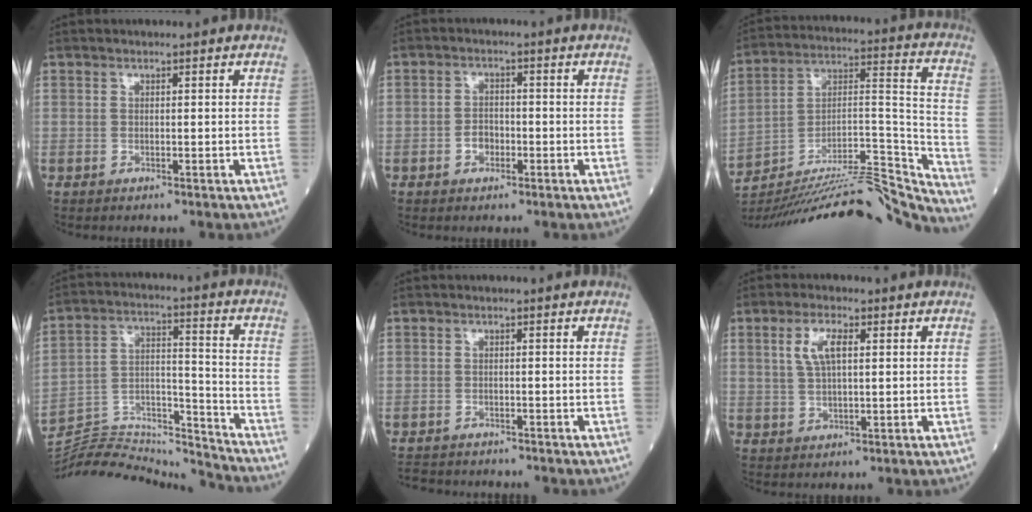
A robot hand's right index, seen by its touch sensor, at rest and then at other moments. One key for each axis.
{"total": 2.5, "fx": -1.1, "fy": 1.7, "fz": 1.5, "tx": -0.026, "ty": 0.006, "tz": -0.018}
{"total": 29.9, "fx": -28.0, "fy": 2.0, "fz": 10.4, "tx": -0.136, "ty": 0.012, "tz": -0.417}
{"total": 18.9, "fx": -18.9, "fy": 0.5, "fz": 1.4, "tx": -0.024, "ty": 0.051, "tz": -0.301}
{"total": 4.5, "fx": -4.2, "fy": 1.7, "fz": 0.5, "tx": -0.006, "ty": -0.006, "tz": -0.067}
{"total": 4.9, "fx": 1.6, "fy": 1.5, "fz": 4.4, "tx": -0.093, "ty": 0.007, "tz": 0.035}